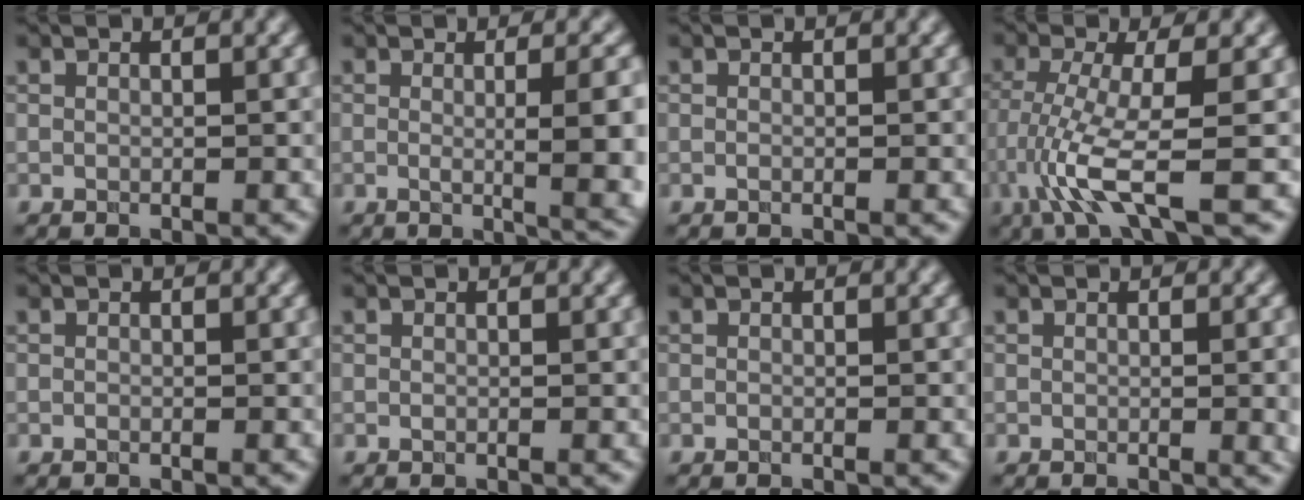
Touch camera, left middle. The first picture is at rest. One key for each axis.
{"total": 7.4, "fx": -0.4, "fy": 2.2, "fz": 7.1, "tx": -0.073, "ty": -0.002, "tz": 0.006}
{"total": 0.0}
{"total": 6.4, "fx": -2.7, "fy": 0.8, "fz": 5.7, "tx": -0.129, "ty": -0.008, "tz": -0.045}
{"total": 0.0}
{"total": 0.0}
{"total": 0.0}
{"total": 3.1, "fx": -0.2, "fy": 1.2, "fz": 2.9, "tx": -0.017, "ty": 0.008, "tz": 0.003}